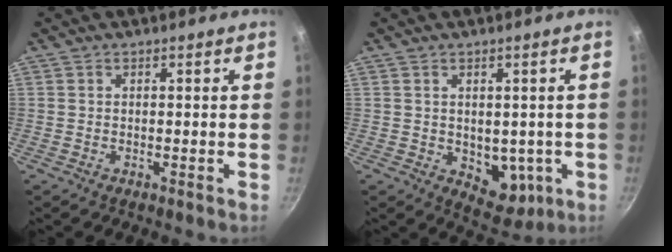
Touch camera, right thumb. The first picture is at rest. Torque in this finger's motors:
{"motor_torque": [-0.54, 0.33, 0.09, 0.35, 0.07]}